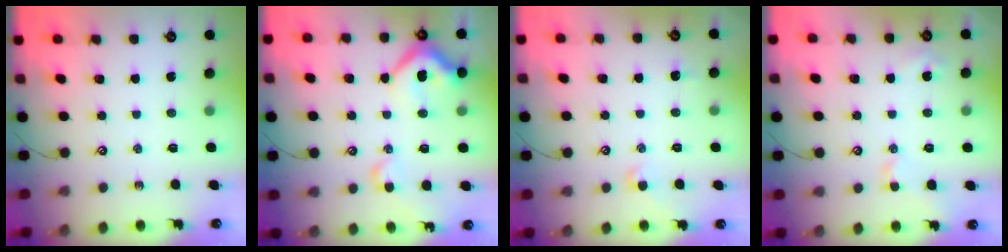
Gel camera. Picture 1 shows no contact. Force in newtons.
{"total": 10.9, "press": 10.7, "slide": 1.7}
{"total": 0.0}
{"total": 3.1, "press": 3.0, "slide": 0.7}